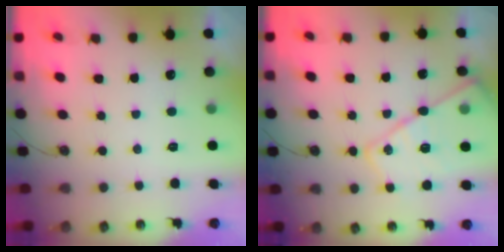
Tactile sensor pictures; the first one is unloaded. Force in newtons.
{"total": 18.8, "press": 18.7, "slide": 1.4}